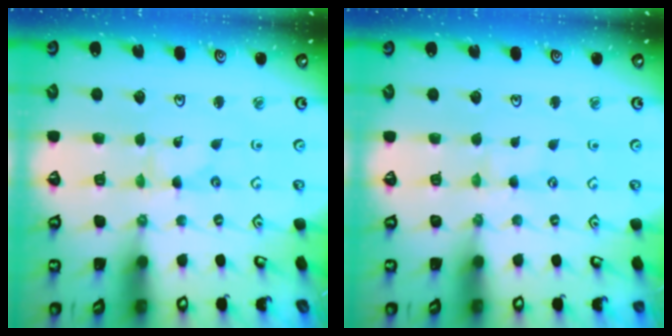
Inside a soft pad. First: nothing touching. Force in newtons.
{"total": 0.7, "press": 0.7, "slide": 0.2}